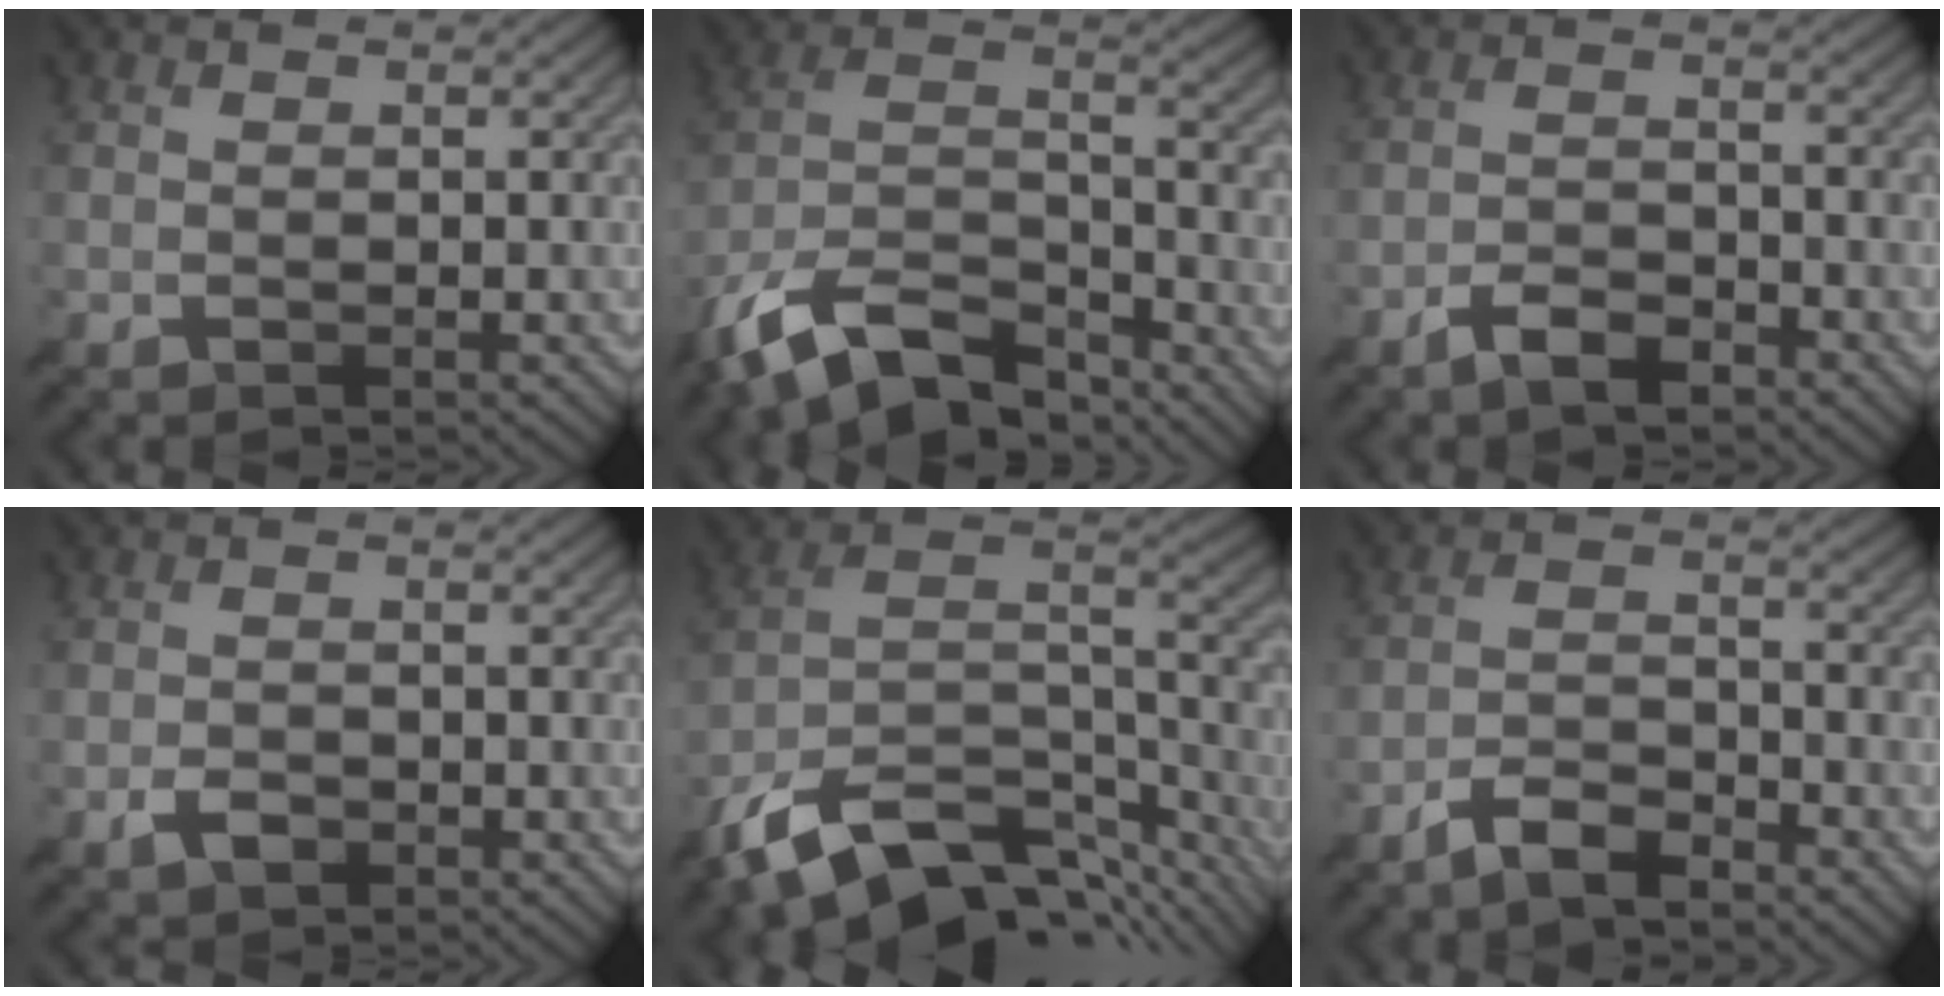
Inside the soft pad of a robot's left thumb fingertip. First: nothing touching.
{"total": 14.6, "force": [-10.7, 5.9, 7.9], "torque": [-0.182, 0.000, -0.207]}
{"total": 3.8, "force": [-2.8, 1.3, 2.3], "torque": [-0.050, 0.003, -0.059]}
{"total": 2.0, "force": [-1.0, 1.1, 1.2], "torque": [-0.024, 0.001, -0.022]}
{"total": 15.1, "force": [-10.4, 6.4, 8.9], "torque": [-0.209, -0.015, -0.169]}
{"total": 4.7, "force": [-3.8, 1.2, 2.5], "torque": [-0.053, 0.002, -0.080]}